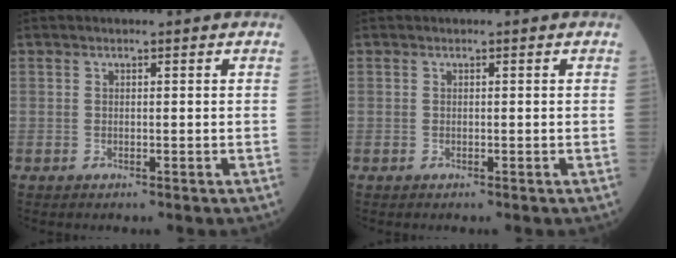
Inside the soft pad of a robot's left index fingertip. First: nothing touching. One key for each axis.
{"total": 0.0}